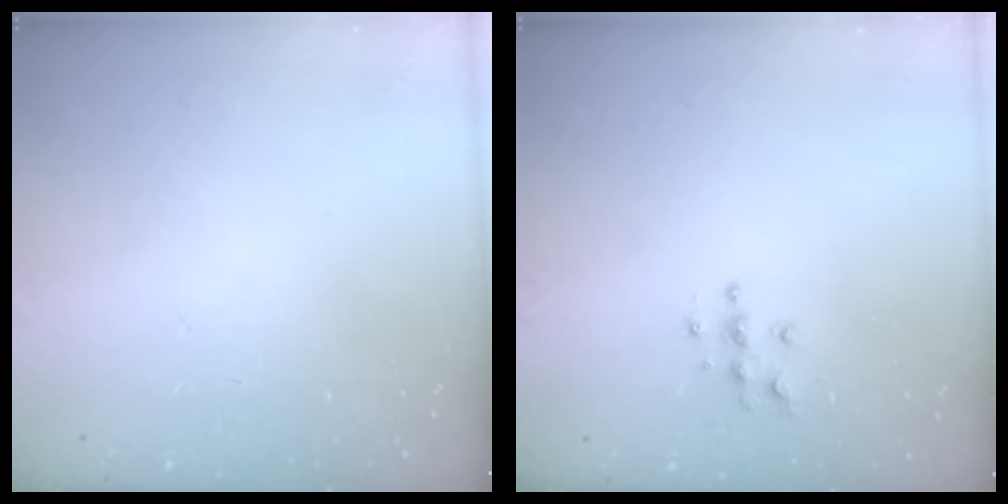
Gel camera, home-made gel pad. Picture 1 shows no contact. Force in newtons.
{"total": 4.0, "press": 4.0, "slide": 0.3}